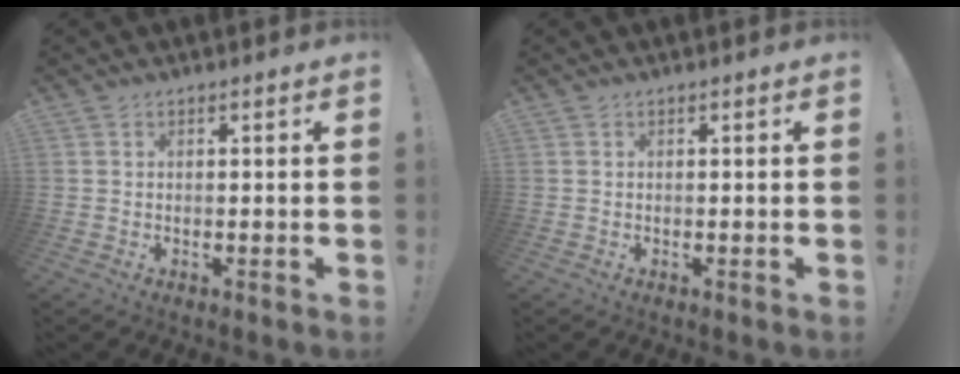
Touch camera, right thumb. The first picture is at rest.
{"total": 0.0}